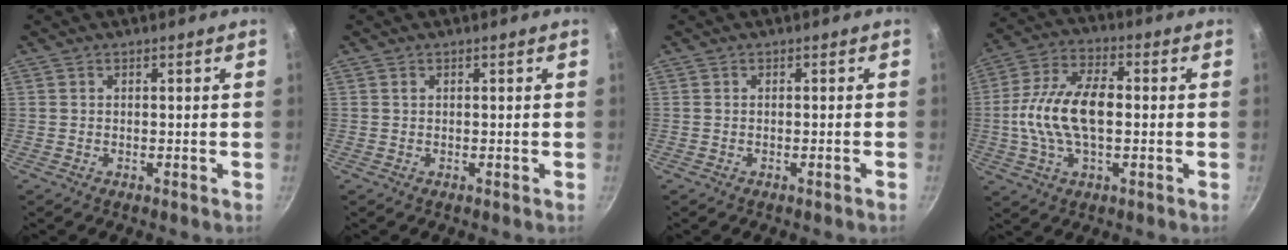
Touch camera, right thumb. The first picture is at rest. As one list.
[{"total": 0.0}, {"total": 0.7, "force": [-0.4, -0.1, 0.6], "torque": [-0.020, 0.006, -0.007]}, {"total": 14.5, "force": [-0.4, 7.6, 12.3], "torque": [-0.231, 0.029, -0.018]}]